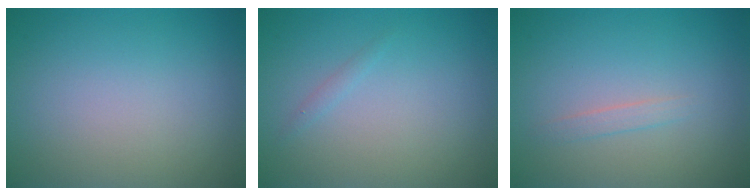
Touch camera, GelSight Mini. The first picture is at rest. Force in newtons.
{"total": 0.5, "press": 0.5, "slide": 0.0}
{"total": 0.9, "press": 0.9, "slide": 0.1}